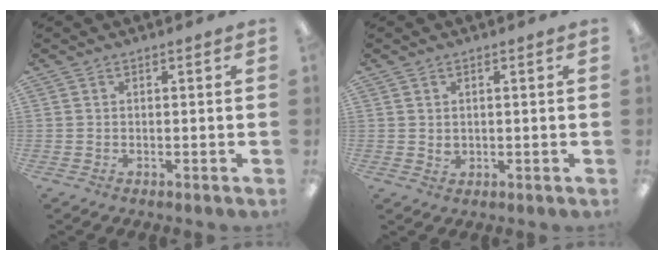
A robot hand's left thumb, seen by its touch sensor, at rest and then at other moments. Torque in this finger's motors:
{"motor_torque": [-0.02, 0.00, 0.09, -0.21, 0.00]}